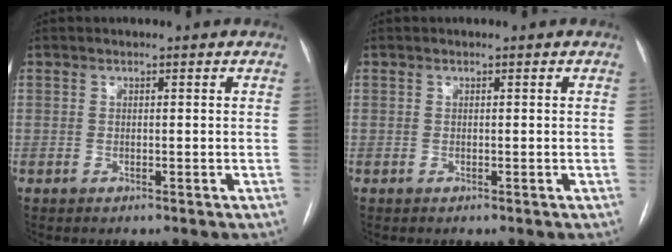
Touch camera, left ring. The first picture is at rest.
{"total": 0.0}